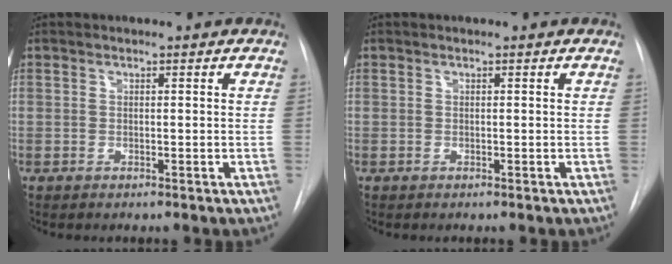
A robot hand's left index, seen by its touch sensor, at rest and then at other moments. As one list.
[{"total": 0.0}]